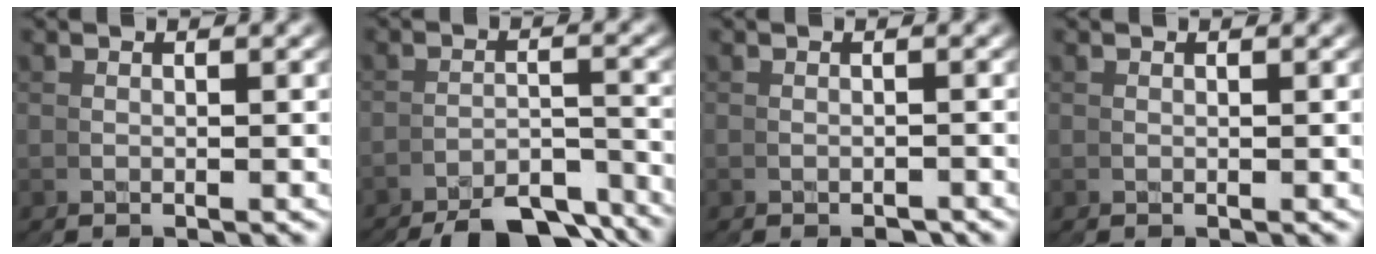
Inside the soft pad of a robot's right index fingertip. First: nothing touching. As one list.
[{"total": 7.5, "force": [-6.9, 1.3, 2.5], "torque": [-0.022, -0.002, -0.110]}, {"total": 1.5, "force": [-1.3, 0.7, 0.4], "torque": [-0.002, -0.006, -0.019]}, {"total": 0.0}]